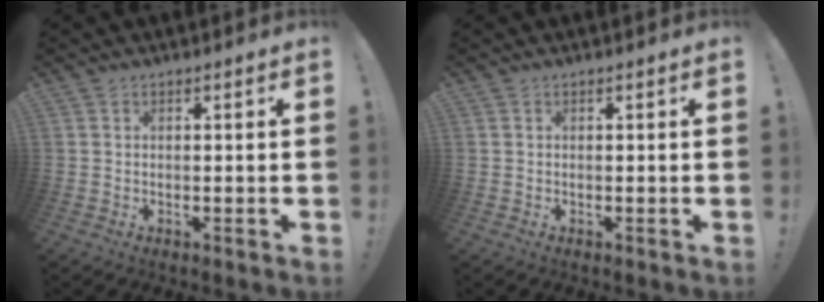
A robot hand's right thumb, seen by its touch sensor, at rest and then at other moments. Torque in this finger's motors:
{"motor_torque": [-0.25, 0.38, -0.03, 0.08, 0.00]}